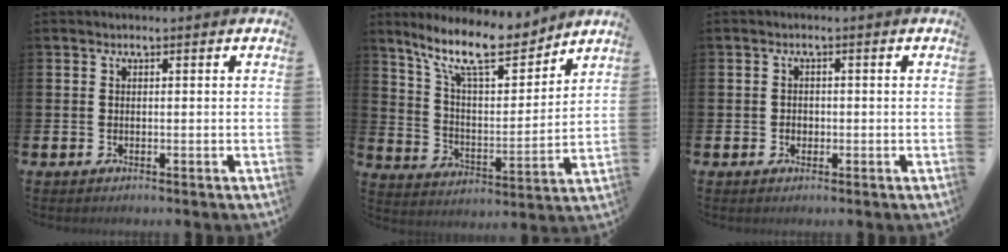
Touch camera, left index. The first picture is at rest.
{"total": 13.0, "force": [10.8, 3.4, 6.4], "torque": [-0.147, -0.057, 0.191]}
{"total": 1.2, "force": [-0.3, 1.1, 0.4], "torque": [-0.001, 0.002, -0.010]}